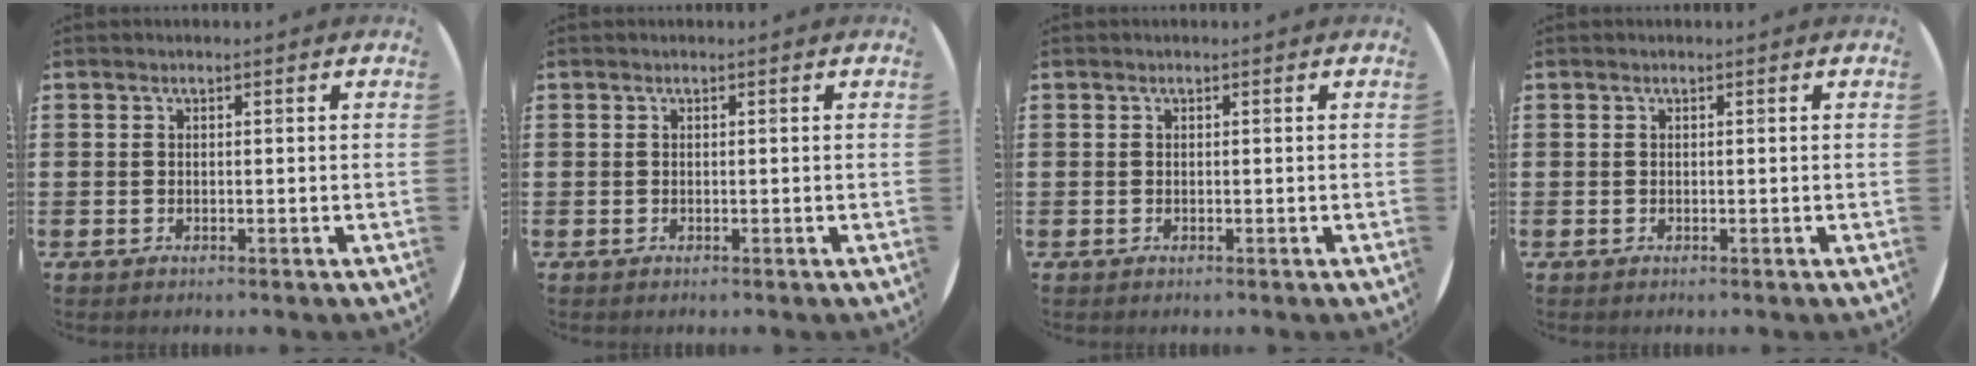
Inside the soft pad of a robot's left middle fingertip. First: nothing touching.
{"total": 0.0}
{"total": 0.0}
{"total": 0.0}